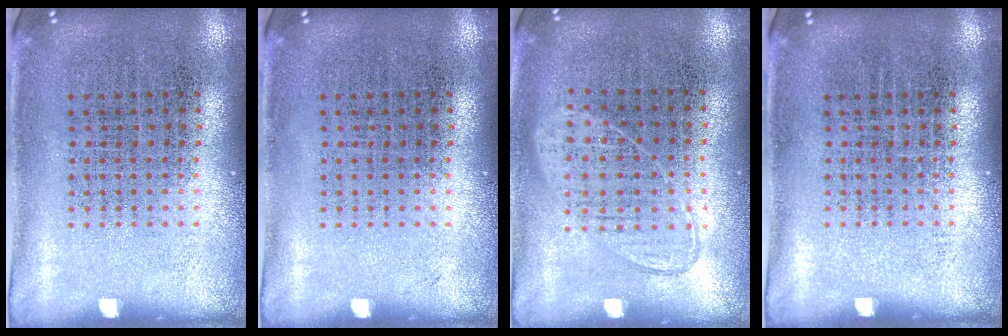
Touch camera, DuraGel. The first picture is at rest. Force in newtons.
{"total": 0.0}
{"total": 1.0, "press": 0.8, "slide": 0.5}
{"total": 0.0}